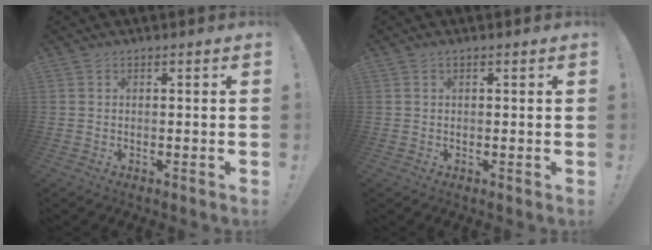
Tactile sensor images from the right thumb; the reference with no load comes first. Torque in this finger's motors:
{"motor_torque": [0.05, -0.23, 0.05, -0.07, 0.02]}